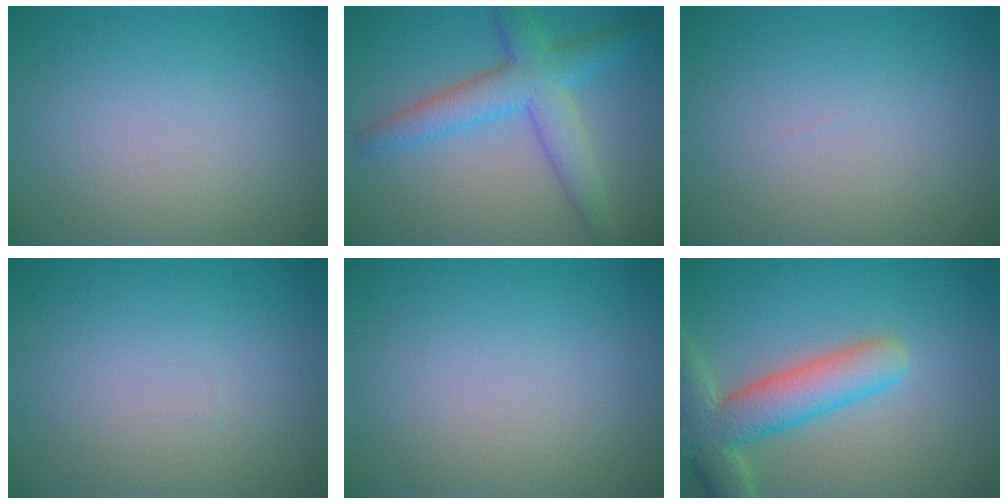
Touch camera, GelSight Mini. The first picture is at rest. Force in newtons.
{"total": 5.4, "press": 5.4, "slide": 0.1}
{"total": 0.0}
{"total": 0.0}
{"total": 0.0}
{"total": 6.8, "press": 6.7, "slide": 0.7}